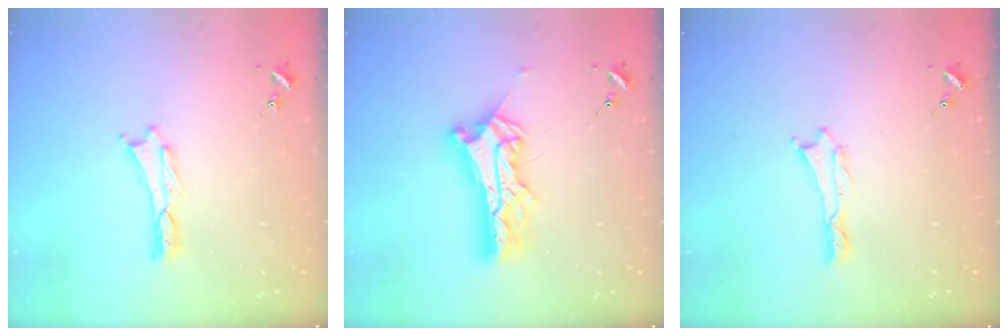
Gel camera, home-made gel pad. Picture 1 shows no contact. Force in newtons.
{"total": 10.5, "press": 10.5, "slide": 0.8}
{"total": 0.0}